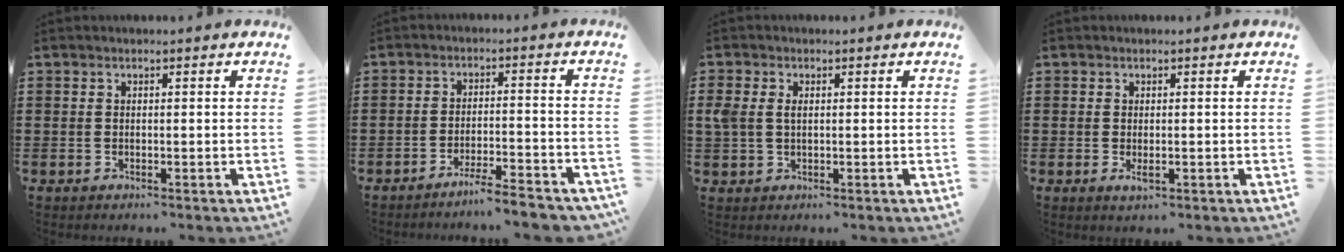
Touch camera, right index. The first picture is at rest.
{"total": 4.7, "force": [-4.3, -0.3, 1.9], "torque": [-0.031, -0.010, -0.081]}
{"total": 2.4, "force": [0.5, 1.6, 1.7], "torque": [-0.044, 0.006, 0.006]}
{"total": 1.4, "force": [-0.2, 0.5, 1.3], "torque": [-0.024, -0.002, -0.003]}